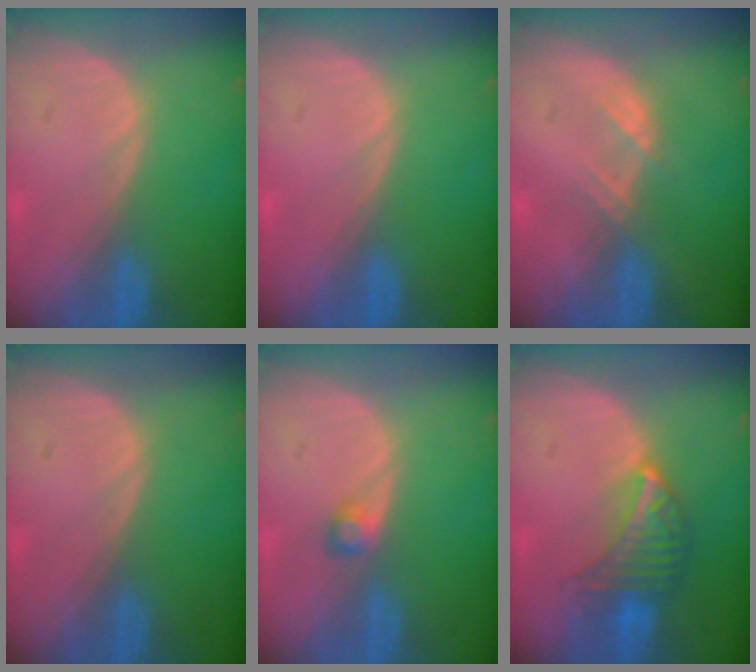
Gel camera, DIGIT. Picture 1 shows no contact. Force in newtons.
{"total": 0.0}
{"total": 1.9, "press": 1.9, "slide": 0.3}
{"total": 0.0}
{"total": 1.8, "press": 1.7, "slide": 0.3}
{"total": 6.8, "press": 6.2, "slide": 2.8}